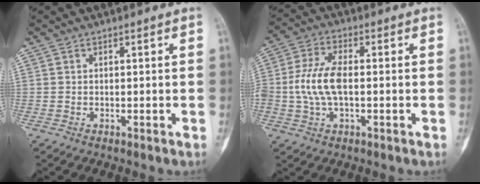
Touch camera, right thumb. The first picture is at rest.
{"total": 9.0, "force": [-0.5, 4.5, 7.8], "torque": [-0.174, 0.016, -0.013]}